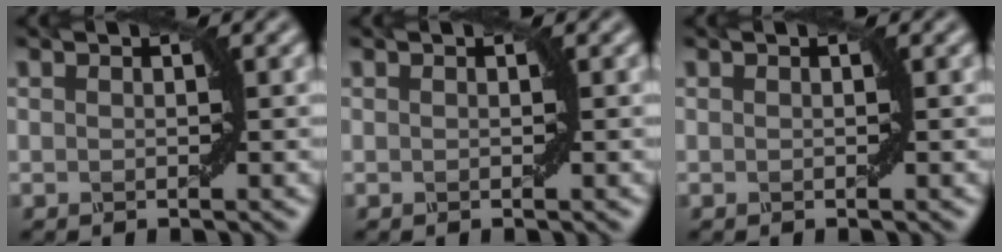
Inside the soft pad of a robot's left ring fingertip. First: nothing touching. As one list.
[{"total": 0.0}, {"total": 0.0}]